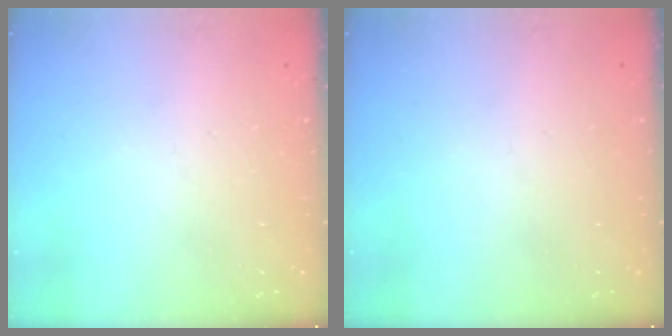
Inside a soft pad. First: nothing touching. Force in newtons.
{"total": 0.0}